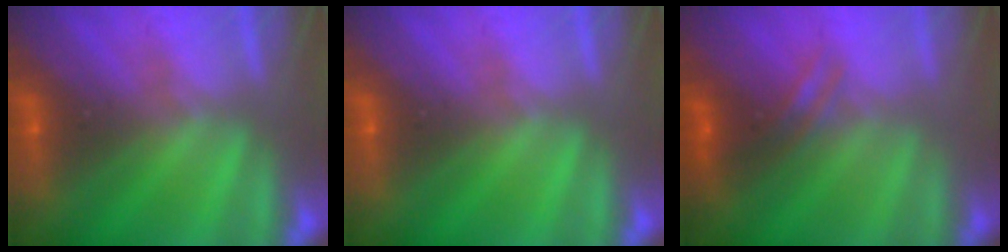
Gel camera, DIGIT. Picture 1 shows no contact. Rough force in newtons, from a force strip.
{"total": 0.0}
{"total": 2.6}